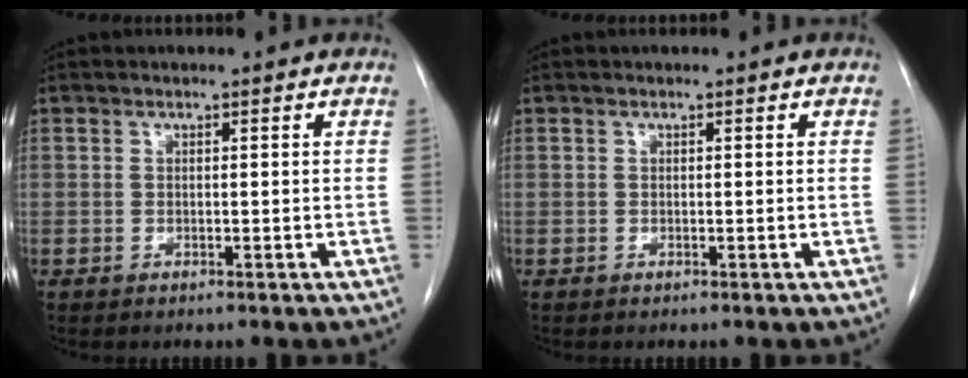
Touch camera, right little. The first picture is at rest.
{"total": 0.0}